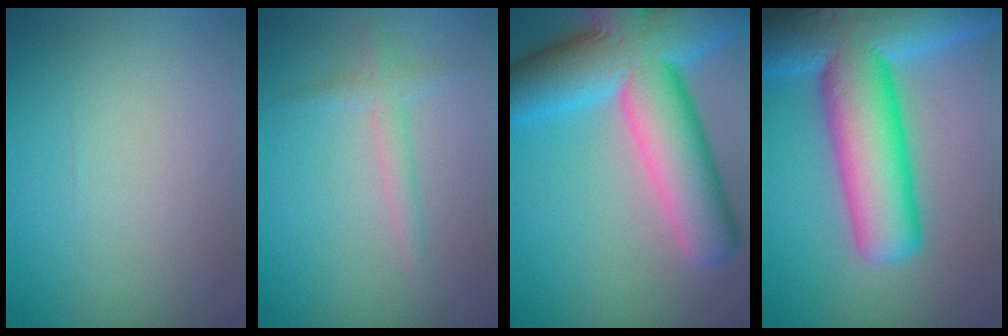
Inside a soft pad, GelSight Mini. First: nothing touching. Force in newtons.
{"total": 1.7, "press": 1.7, "slide": 0.1}
{"total": 13.7, "press": 13.7, "slide": 0.6}
{"total": 15.6, "press": 15.6, "slide": 0.7}